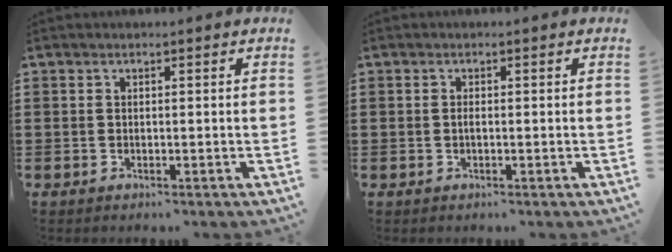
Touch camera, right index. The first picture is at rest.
{"total": 0.6, "force": [-0.1, 0.1, 0.6], "torque": [-0.012, -0.004, -0.001]}